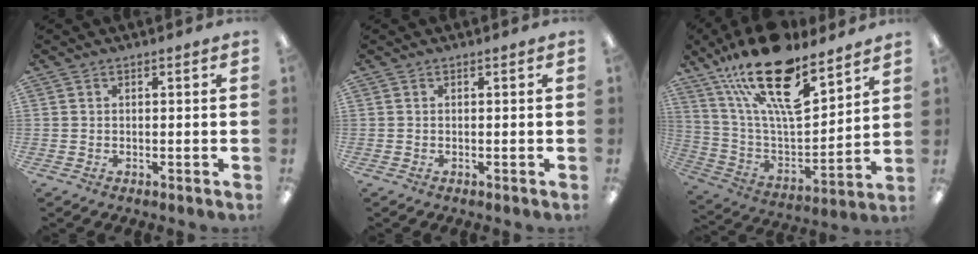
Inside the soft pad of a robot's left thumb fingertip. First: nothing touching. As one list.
[{"total": 0.0}, {"total": 23.9, "force": [16.0, 8.8, 15.5], "torque": [-0.275, -0.096, 0.274]}]